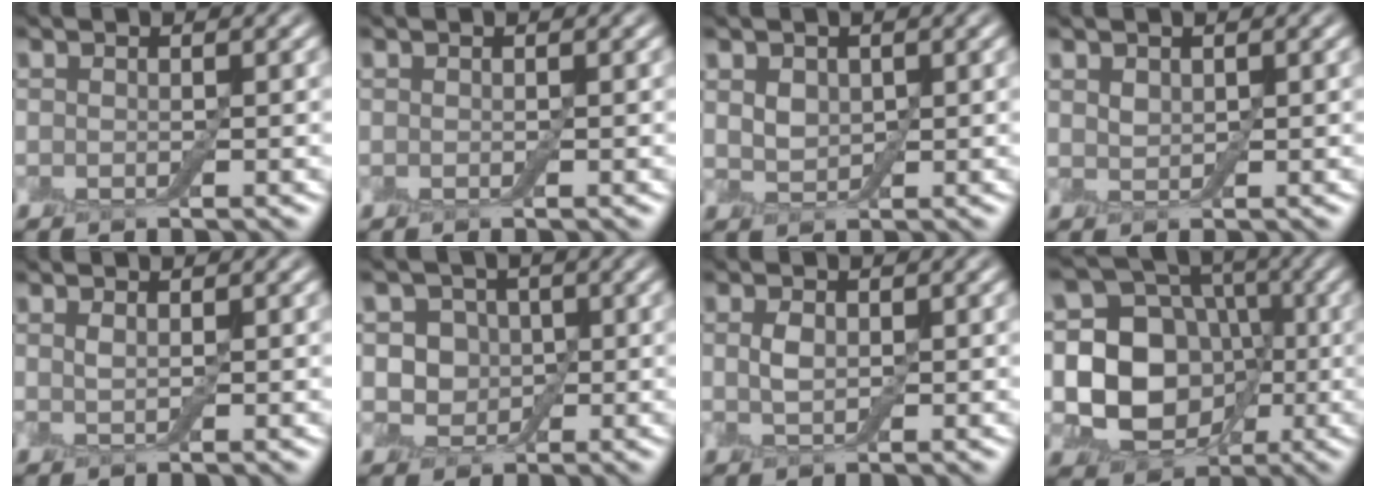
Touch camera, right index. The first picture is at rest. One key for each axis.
{"total": 0.0}
{"total": 1.8, "fx": 0.7, "fy": 1.3, "fz": 1.0, "tx": -0.023, "ty": 0.001, "tz": 0.014}
{"total": 0.9, "fx": 0.7, "fy": 0.5, "fz": 0.4, "tx": -0.010, "ty": 0.001, "tz": 0.015}
{"total": 0.8, "fx": 0.5, "fy": 0.0, "fz": 0.5, "tx": -0.016, "ty": 0.000, "tz": 0.011}
{"total": 3.3, "fx": 0.5, "fy": 2.9, "fz": 1.5, "tx": -0.016, "ty": 0.002, "tz": -0.009}
{"total": 1.3, "fx": 0.4, "fy": 0.7, "fz": 1.1, "tx": -0.029, "ty": 0.002, "tz": 0.009}
{"total": 10.7, "fx": -0.7, "fy": 9.0, "fz": 5.8, "tx": -0.091, "ty": 0.003, "tz": -0.036}